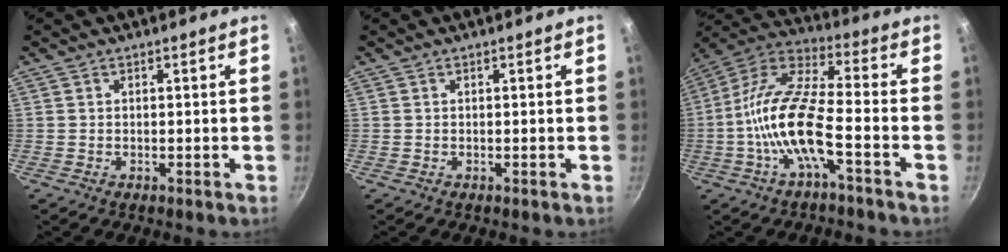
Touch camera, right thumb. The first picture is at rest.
{"total": 0.0}
{"total": 14.8, "force": [-4.6, 4.5, 13.4], "torque": [-0.261, 0.045, -0.104]}